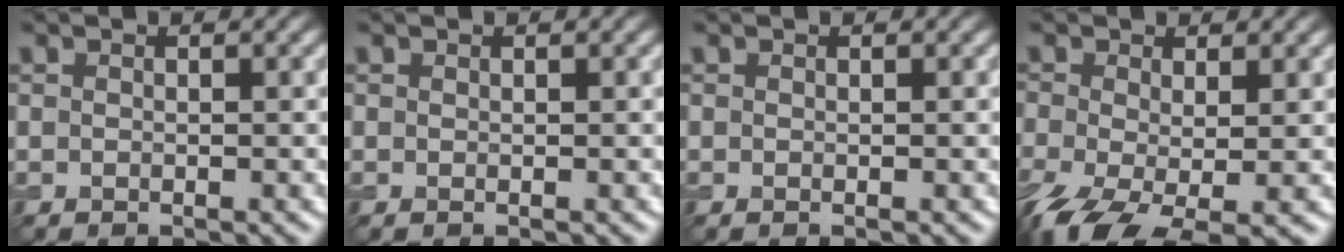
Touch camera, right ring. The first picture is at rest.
{"total": 0.0}
{"total": 0.0}
{"total": 7.8, "force": [-3.0, 3.7, 6.1], "torque": [-0.133, -0.032, -0.050]}